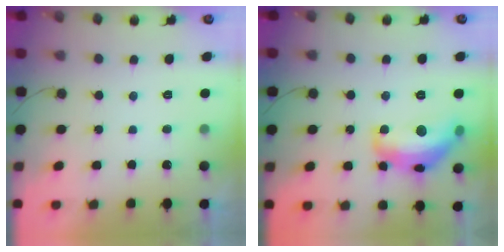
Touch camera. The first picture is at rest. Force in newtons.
{"total": 16.0, "press": 16.0, "slide": 1.3}